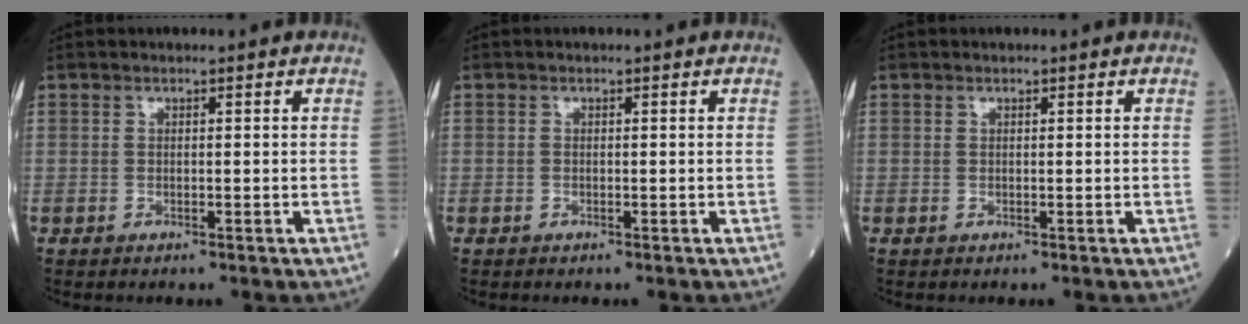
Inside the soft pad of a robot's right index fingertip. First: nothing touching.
{"total": 0.0}
{"total": 0.0}